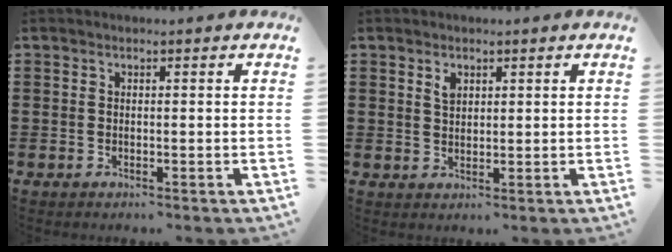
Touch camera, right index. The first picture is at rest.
{"total": 2.1, "force": [1.2, 1.2, 1.2], "torque": [-0.027, 0.003, 0.022]}